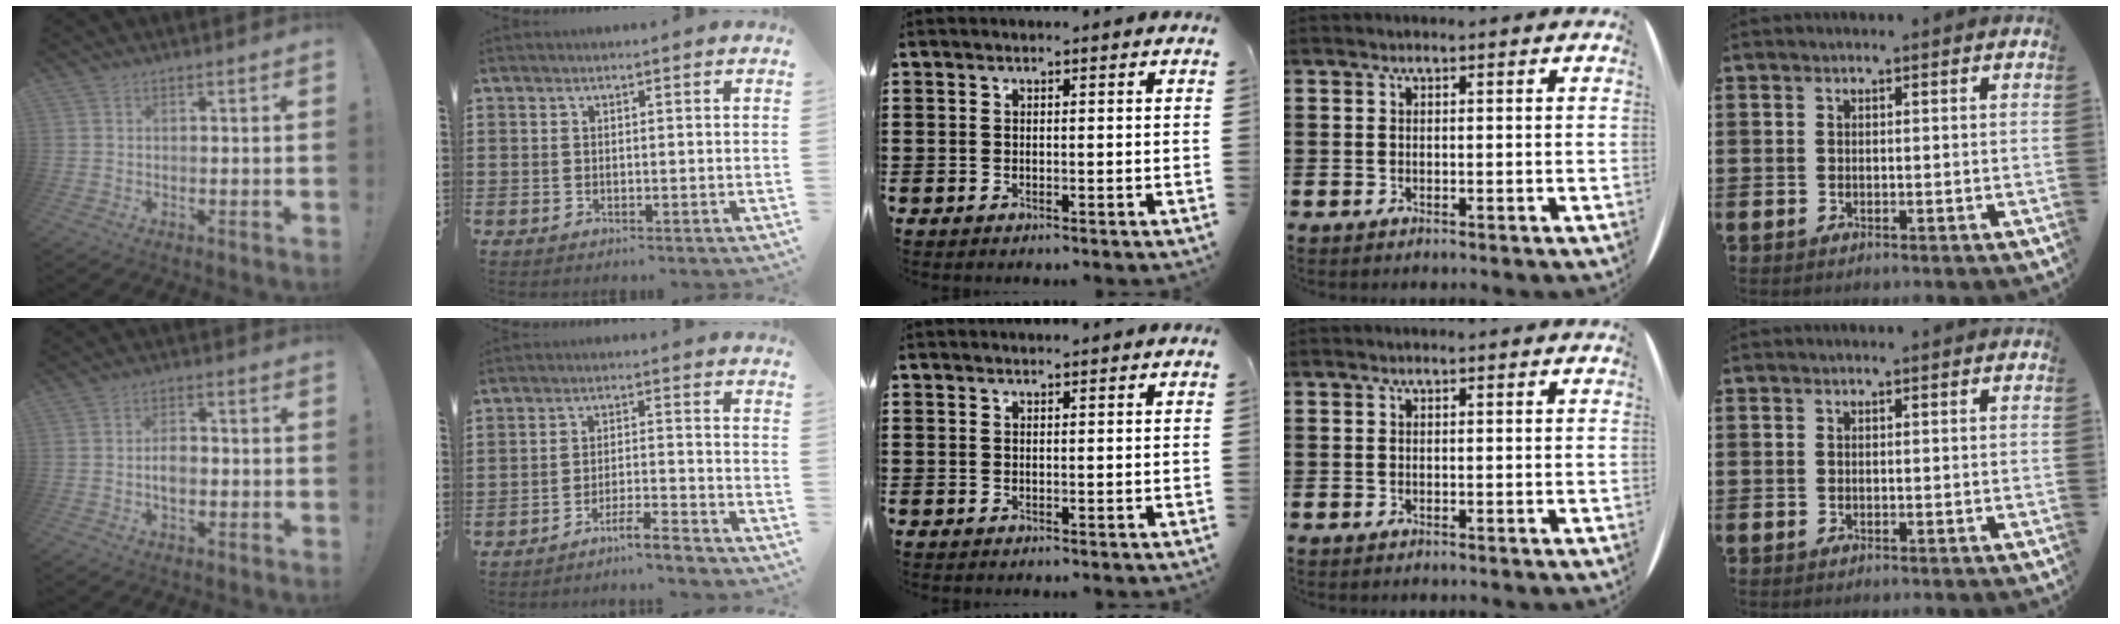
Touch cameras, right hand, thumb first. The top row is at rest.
{"thumb": {"total": 4.4, "force": [-1.2, 3.0, 3.1], "torque": [-0.045, 0.001, -0.027]}, "index": {"total": 4.5, "force": [-4.3, -0.4, 1.2], "torque": [-0.022, -0.002, -0.086]}, "middle": {"total": 0.7, "force": [0.7, -0.2, 0.1], "torque": [-0.004, -0.003, 0.014]}}